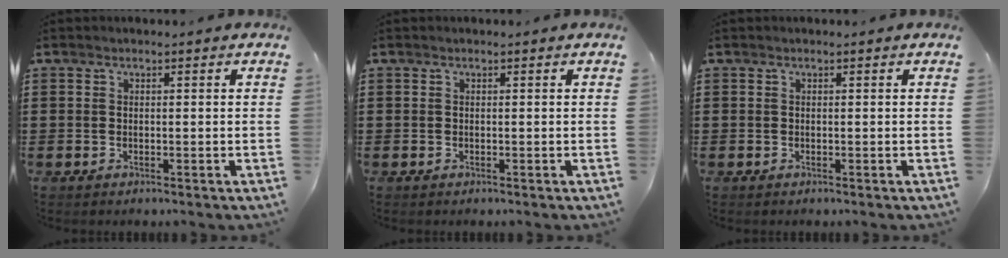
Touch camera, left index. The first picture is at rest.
{"total": 0.0}
{"total": 0.0}